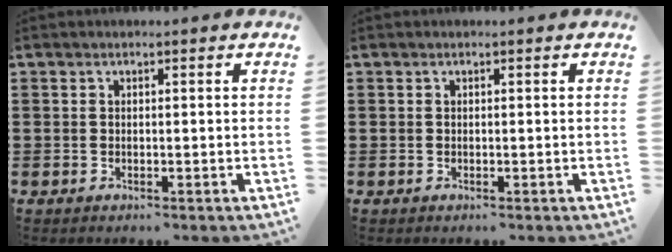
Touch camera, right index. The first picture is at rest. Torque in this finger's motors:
{"motor_torque": [-0.48, 0.73, 0.00, 0.01]}